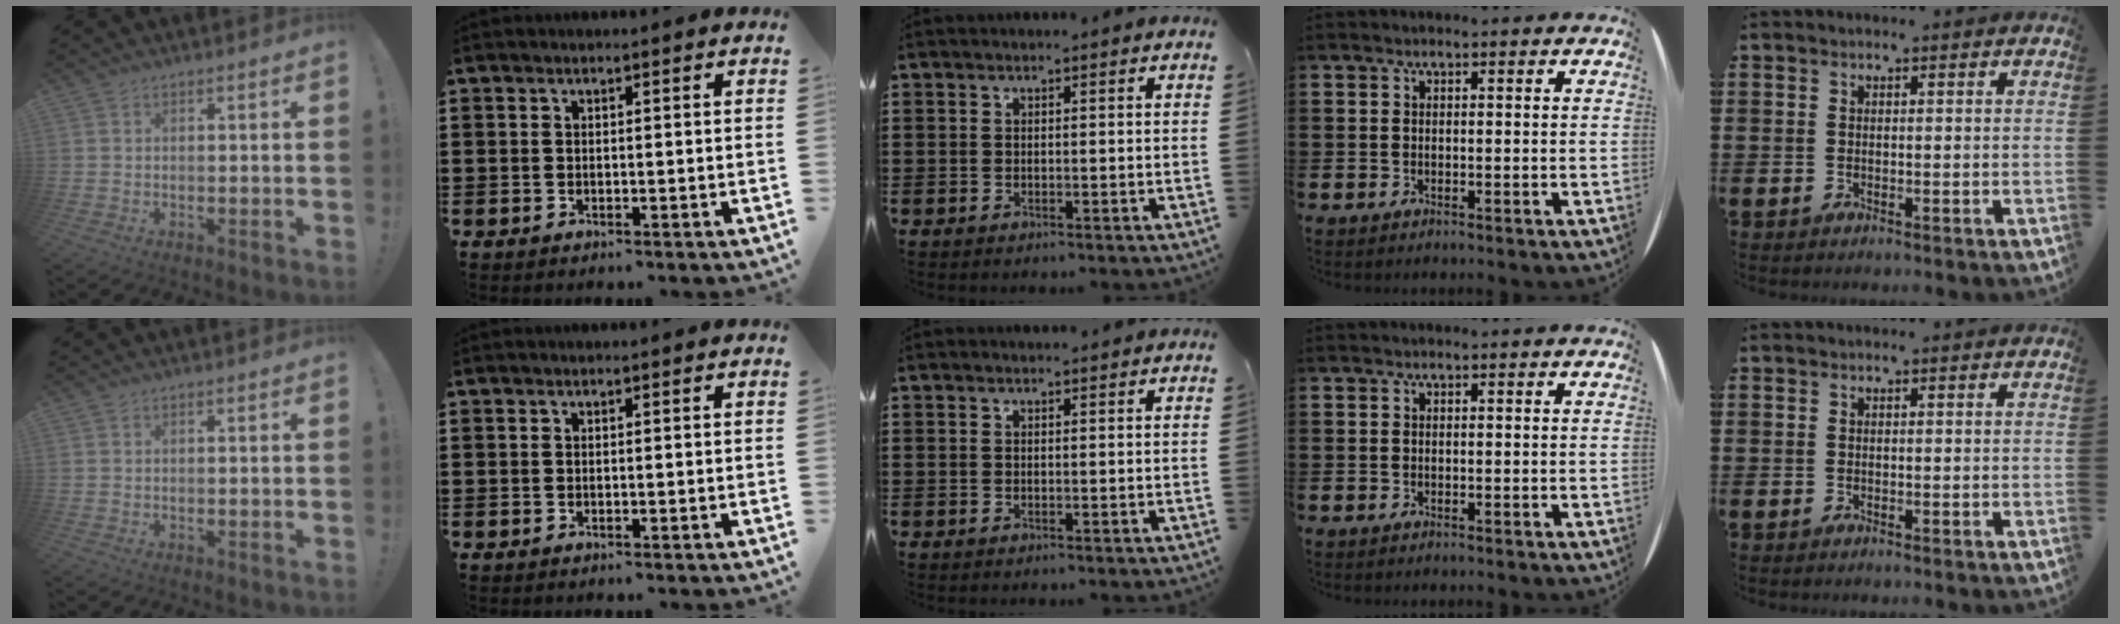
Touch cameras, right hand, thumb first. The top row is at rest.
{"middle": {"total": 0.7, "force": [0.7, 0.1, 0.0], "torque": [0.005, -0.003, 0.012]}}